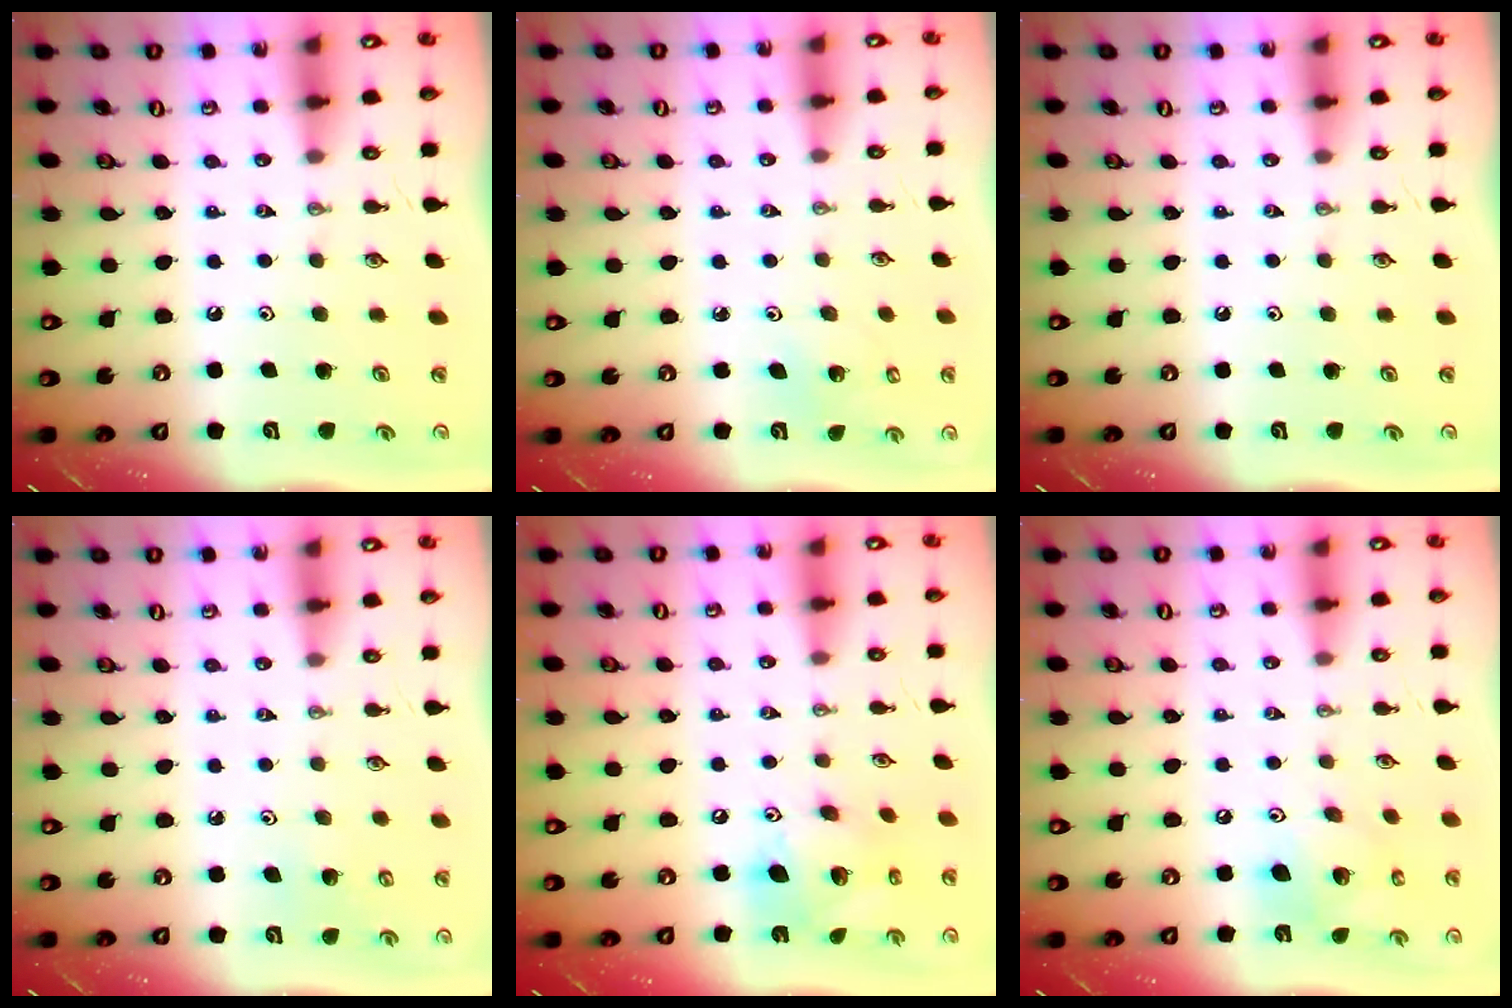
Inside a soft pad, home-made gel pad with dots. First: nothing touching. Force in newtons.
{"total": 2.7, "press": 2.7, "slide": 0.2}
{"total": 0.0}
{"total": 4.0, "press": 4.0, "slide": 0.2}
{"total": 14.8, "press": 14.7, "slide": 1.2}
{"total": 13.9, "press": 13.8, "slide": 2.2}